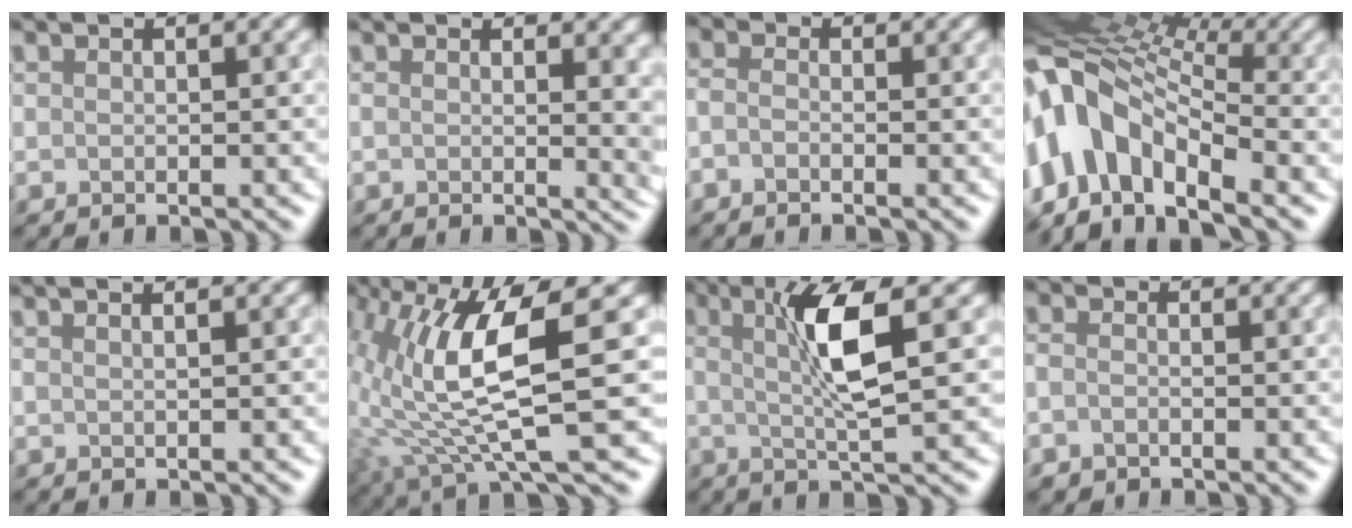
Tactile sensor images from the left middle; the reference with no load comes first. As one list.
[{"total": 5.9, "force": [1.0, 2.4, 5.2], "torque": [-0.050, 0.033, 0.009]}, {"total": 1.8, "force": [-1.7, -0.4, -0.3], "torque": [-0.018, -0.003, -0.012]}, {"total": 10.1, "force": [-4.4, 6.2, 6.7], "torque": [-0.145, 0.019, -0.078]}, {"total": 2.3, "force": [1.3, 1.1, 1.5], "torque": [-0.001, 0.027, -0.004]}, {"total": 8.2, "force": [1.0, 1.7, 7.9], "torque": [-0.185, -0.015, 0.037]}, {"total": 4.0, "force": [0.6, -0.4, 4.0], "torque": [-0.094, 0.004, 0.032]}, {"total": 1.9, "force": [-1.7, -0.2, -0.8], "torque": [-0.014, -0.009, -0.019]}]